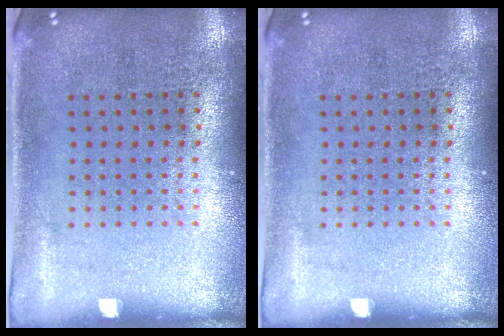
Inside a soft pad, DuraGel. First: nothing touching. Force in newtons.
{"total": 0.0}